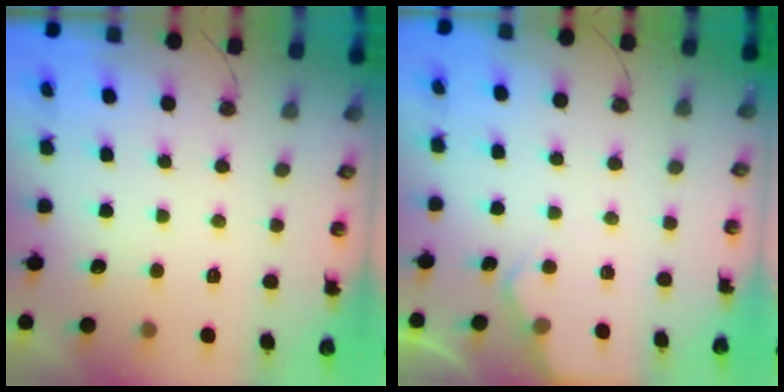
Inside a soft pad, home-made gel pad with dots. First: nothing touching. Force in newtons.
{"total": 4.0, "press": 4.0, "slide": 0.5}